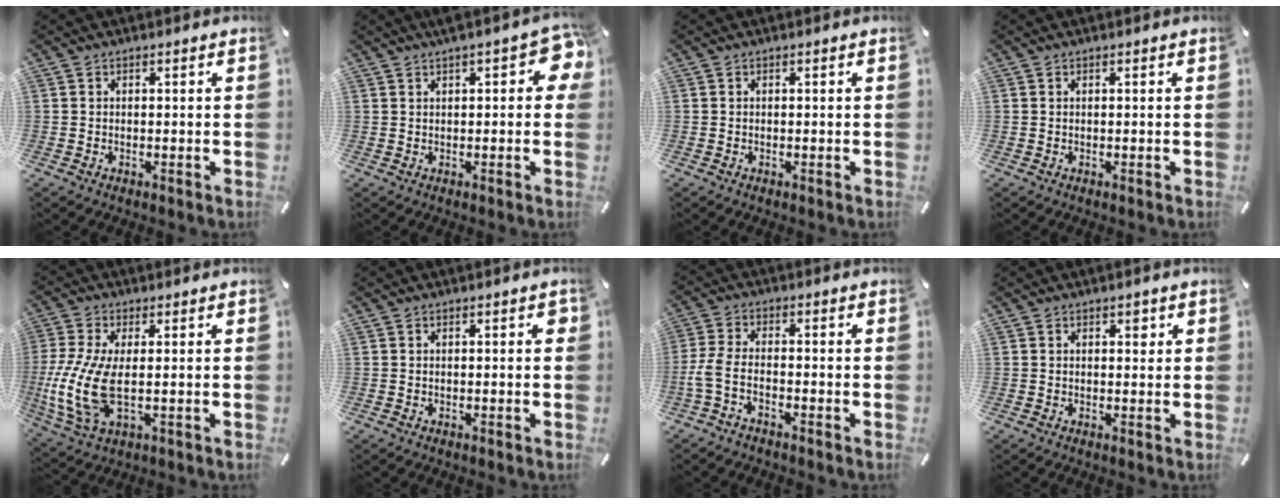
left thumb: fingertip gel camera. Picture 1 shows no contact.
{"total": 7.1, "force": [2.3, 2.9, 6.1], "torque": [-0.080, -0.001, 0.035]}
{"total": 0.0}
{"total": 0.0}
{"total": 12.4, "force": [-0.4, 5.1, 11.3], "torque": [-0.253, -0.024, -0.004]}
{"total": 1.0, "force": [0.1, 0.6, 0.8], "torque": [-0.014, 0.004, 0.000]}
{"total": 4.6, "force": [-2.7, 1.4, 3.4], "torque": [-0.083, -0.004, -0.052]}
{"total": 1.8, "force": [0.7, 1.2, 1.1], "torque": [0.001, -0.005, 0.006]}